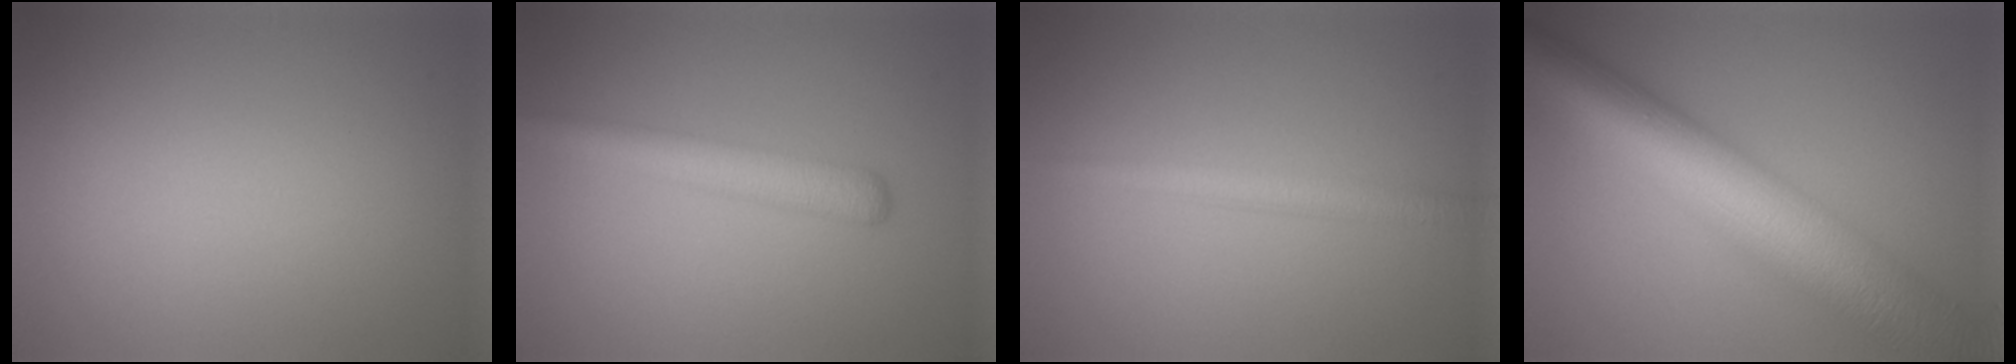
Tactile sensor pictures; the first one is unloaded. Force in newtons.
{"total": 3.5, "press": 3.5, "slide": 0.1}
{"total": 2.5, "press": 2.5, "slide": 0.0}
{"total": 12.5, "press": 12.5, "slide": 0.4}